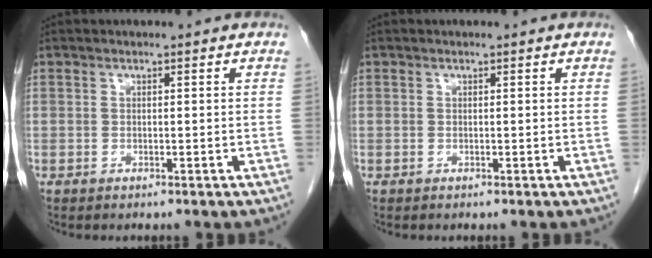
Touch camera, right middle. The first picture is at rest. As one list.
[{"total": 0.0}]